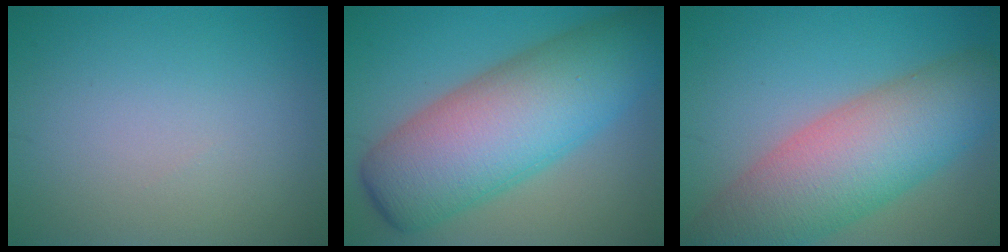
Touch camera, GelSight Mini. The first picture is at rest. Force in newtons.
{"total": 12.4, "press": 12.4, "slide": 0.2}
{"total": 10.5, "press": 10.5, "slide": 0.8}